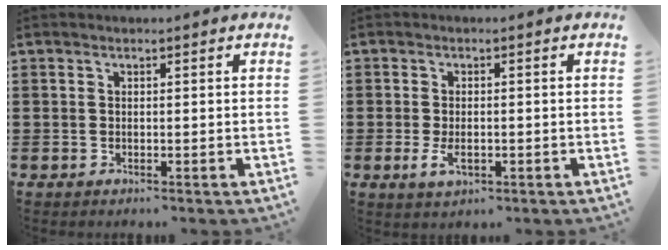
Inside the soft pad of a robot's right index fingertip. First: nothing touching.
{"total": 2.7, "force": [-0.6, 1.2, 2.4], "torque": [-0.053, -0.007, -0.010]}